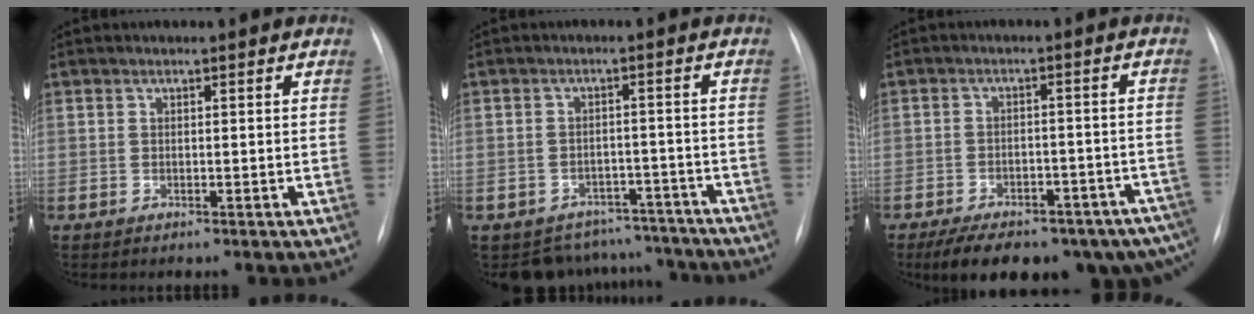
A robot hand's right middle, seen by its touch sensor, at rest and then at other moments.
{"total": 10.0, "force": [-9.0, 4.4, -0.4], "torque": [0.019, 0.032, -0.107]}
{"total": 21.4, "force": [-16.0, 8.8, 11.3], "torque": [-0.139, 0.010, -0.198]}